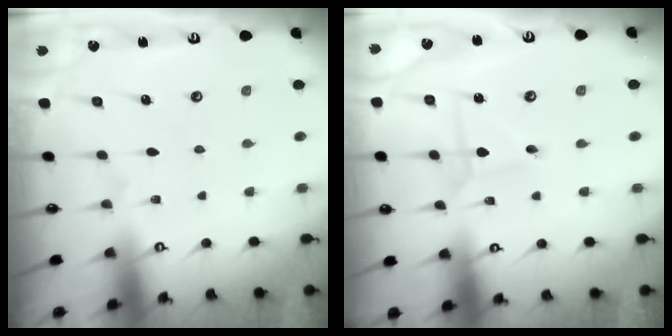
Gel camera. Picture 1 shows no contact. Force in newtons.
{"total": 2.2, "press": 2.1, "slide": 0.3}